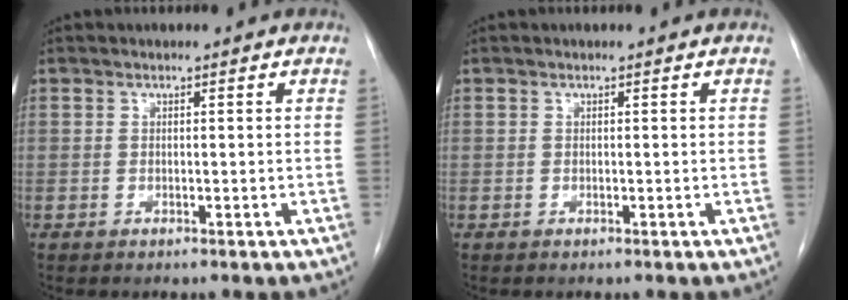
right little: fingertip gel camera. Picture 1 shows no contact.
{"total": 0.0}